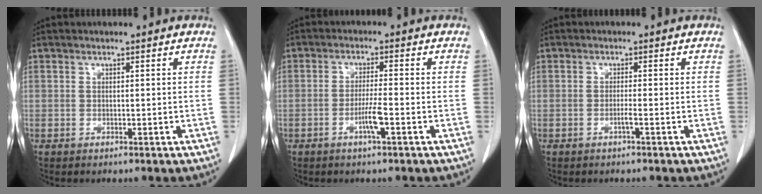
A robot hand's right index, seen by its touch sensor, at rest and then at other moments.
{"total": 3.8, "force": [-1.6, -0.2, 3.4], "torque": [-0.066, -0.005, -0.034]}
{"total": 1.2, "force": [-0.6, -0.3, 1.0], "torque": [-0.016, 0.000, -0.014]}